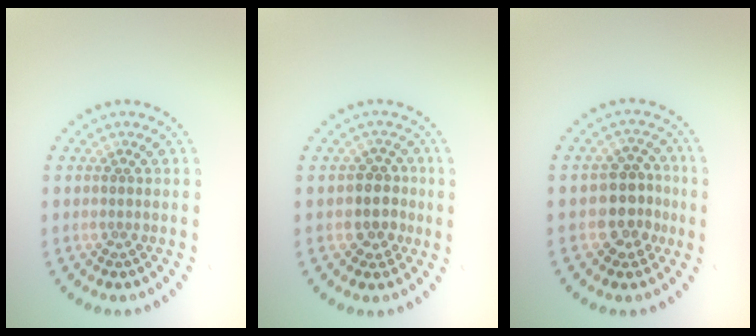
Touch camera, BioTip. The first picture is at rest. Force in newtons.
{"total": 2.8, "press": 2.4, "slide": 1.4}
{"total": 3.5, "press": 3.3, "slide": 1.3}